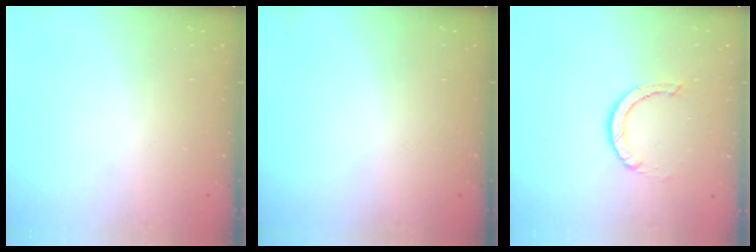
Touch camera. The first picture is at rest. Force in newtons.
{"total": 0.0}
{"total": 3.6, "press": 3.5, "slide": 0.3}